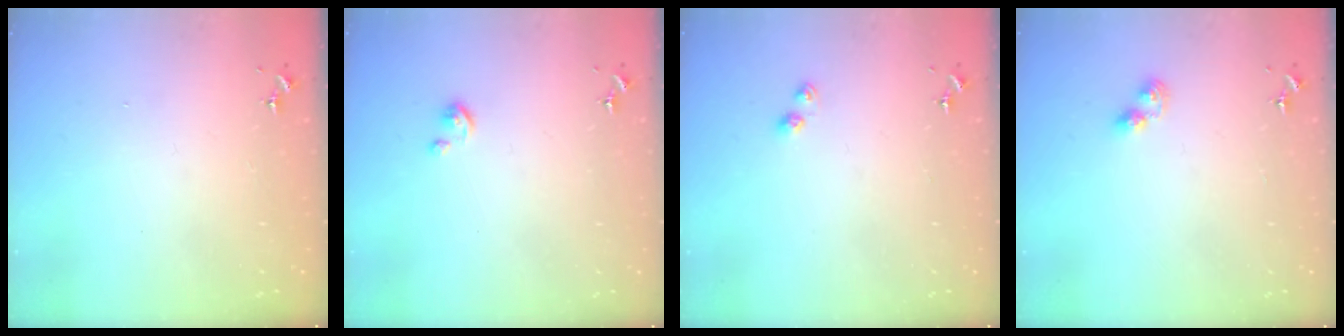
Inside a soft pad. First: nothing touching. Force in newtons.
{"total": 2.7, "press": 2.6, "slide": 0.3}
{"total": 3.7, "press": 3.7, "slide": 0.5}
{"total": 3.0, "press": 2.9, "slide": 0.4}